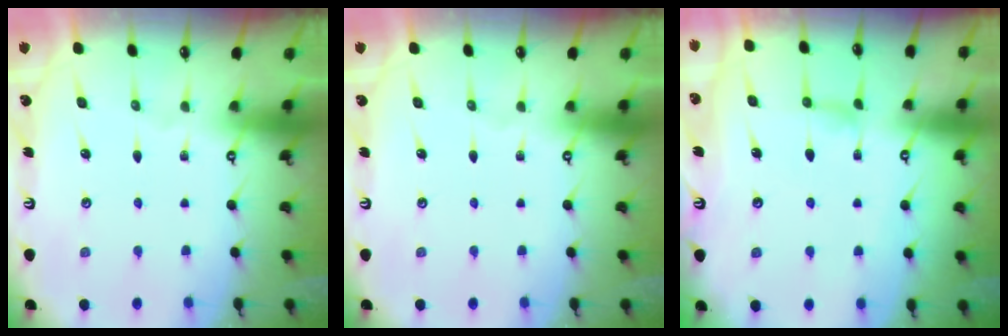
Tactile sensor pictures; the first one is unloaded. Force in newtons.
{"total": 0.0}
{"total": 2.2, "press": 2.2, "slide": 0.4}